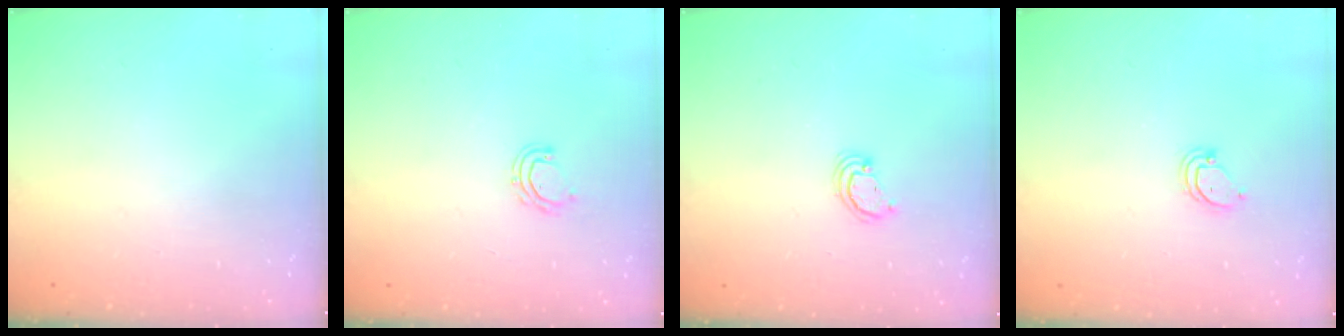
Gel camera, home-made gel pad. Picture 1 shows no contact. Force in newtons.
{"total": 5.0, "press": 4.8, "slide": 1.0}
{"total": 2.6, "press": 2.6, "slide": 0.3}
{"total": 3.4, "press": 3.4, "slide": 0.4}